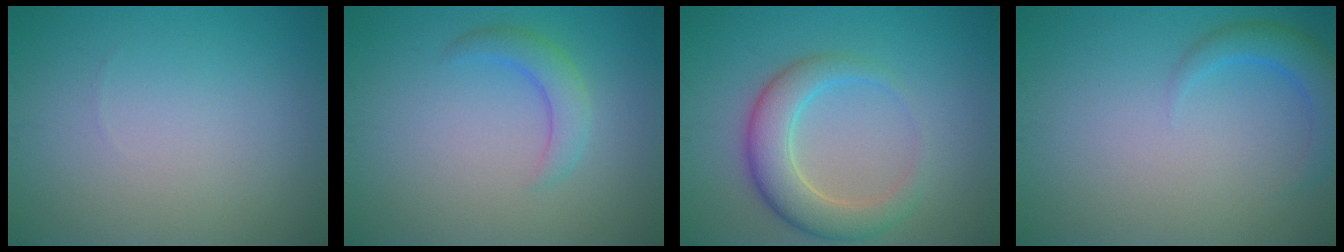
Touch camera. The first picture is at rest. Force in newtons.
{"total": 2.5, "press": 2.5, "slide": 0.2}
{"total": 5.1, "press": 5.0, "slide": 0.5}
{"total": 2.8, "press": 2.8, "slide": 0.2}